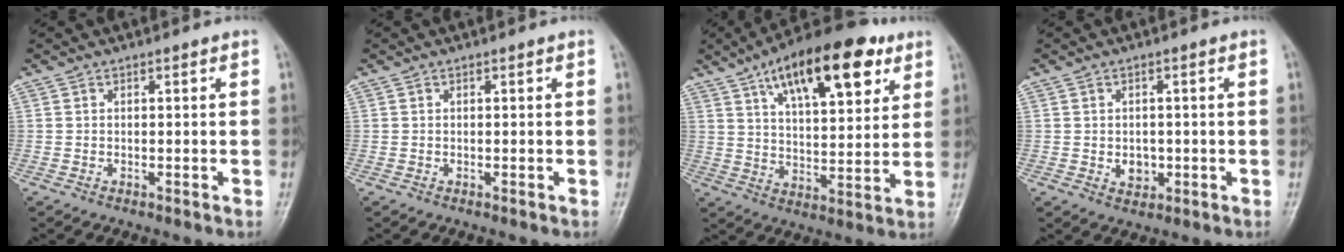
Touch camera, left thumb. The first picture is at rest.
{"total": 0.0}
{"total": 20.1, "force": [10.4, 8.3, 15.1], "torque": [-0.208, -0.024, 0.167]}
{"total": 3.4, "force": [-0.5, 2.7, 2.0], "torque": [-0.015, 0.001, -0.001]}